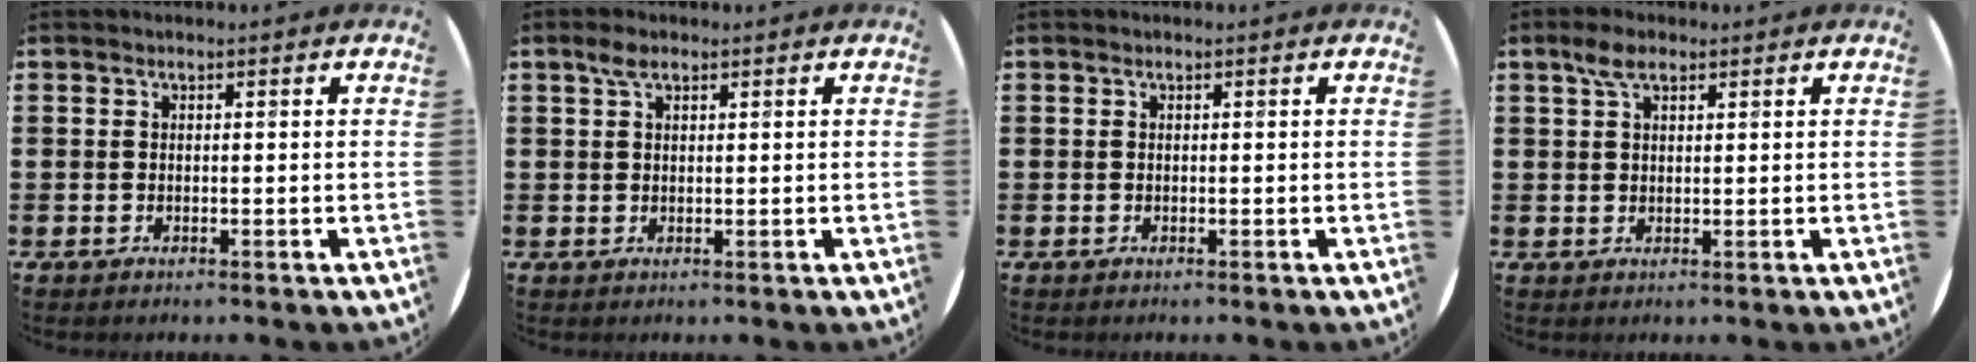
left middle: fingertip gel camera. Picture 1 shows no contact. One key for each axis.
{"total": 2.0, "fx": 1.2, "fy": 1.0, "fz": 1.2, "tx": -0.019, "ty": 0.003, "tz": 0.020}
{"total": 0.0}
{"total": 3.3, "fx": 2.1, "fy": 1.6, "fz": 1.9, "tx": -0.035, "ty": 0.004, "tz": 0.036}